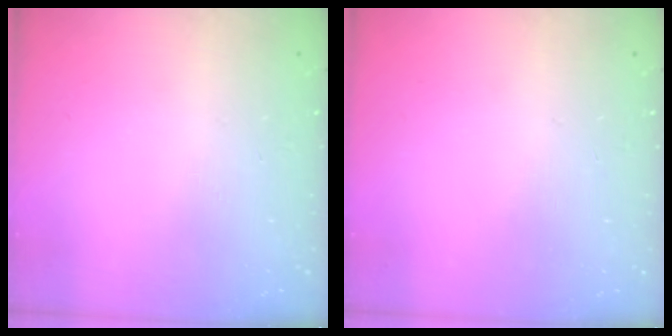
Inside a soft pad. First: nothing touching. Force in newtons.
{"total": 0.0}